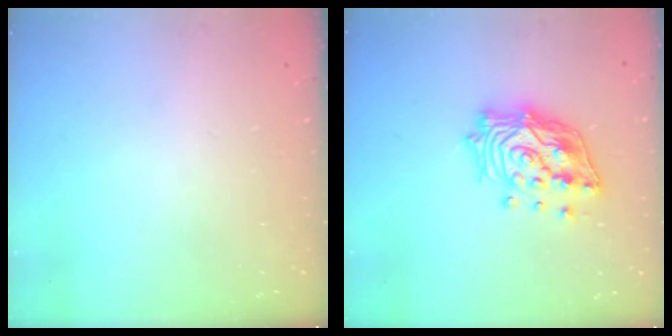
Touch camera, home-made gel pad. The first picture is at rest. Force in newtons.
{"total": 18.1, "press": 17.9, "slide": 2.7}